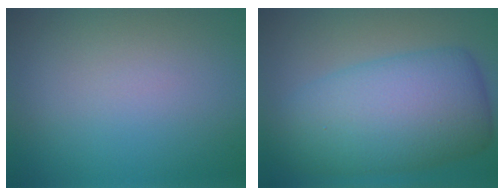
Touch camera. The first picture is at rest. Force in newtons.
{"total": 9.6, "press": 9.6, "slide": 0.3}